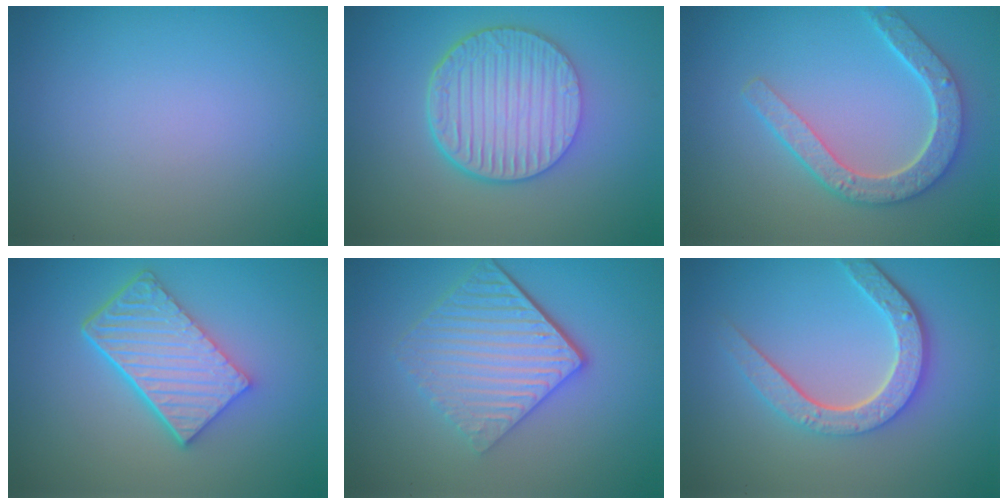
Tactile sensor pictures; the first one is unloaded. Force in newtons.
{"total": 6.5, "press": 4.8, "slide": 4.5}
{"total": 4.6, "press": 3.8, "slide": 2.7}
{"total": 6.0, "press": 4.4, "slide": 4.0}
{"total": 5.6, "press": 3.9, "slide": 4.1}
{"total": 4.7, "press": 3.7, "slide": 3.0}